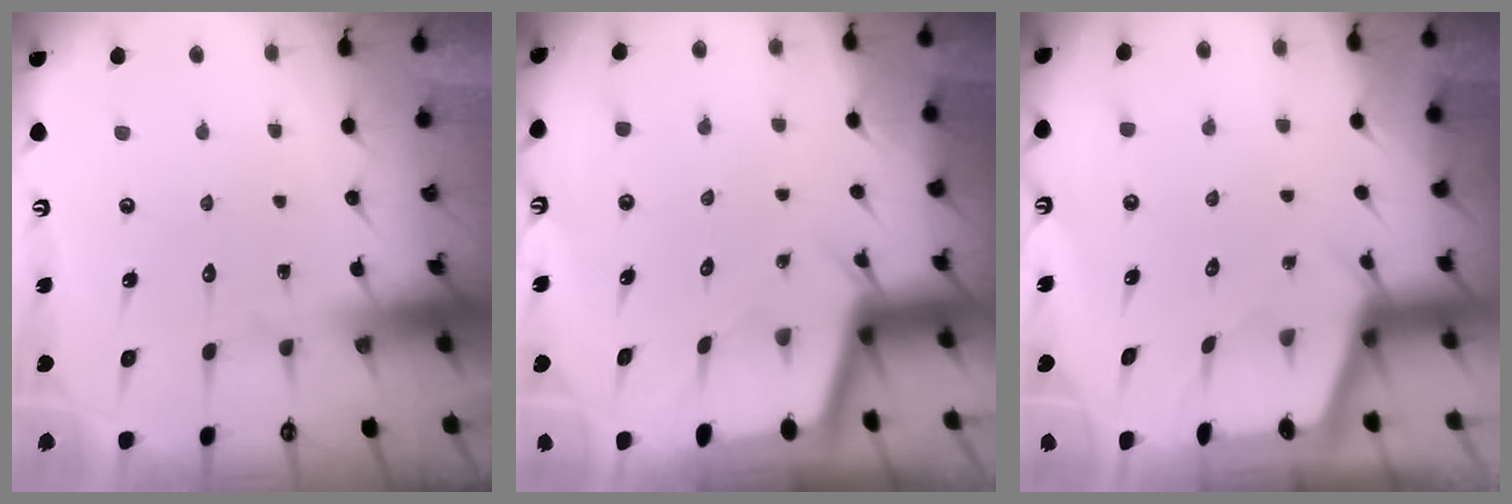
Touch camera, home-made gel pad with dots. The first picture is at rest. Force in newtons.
{"total": 2.4, "press": 2.4, "slide": 0.2}
{"total": 2.3, "press": 2.3, "slide": 0.3}